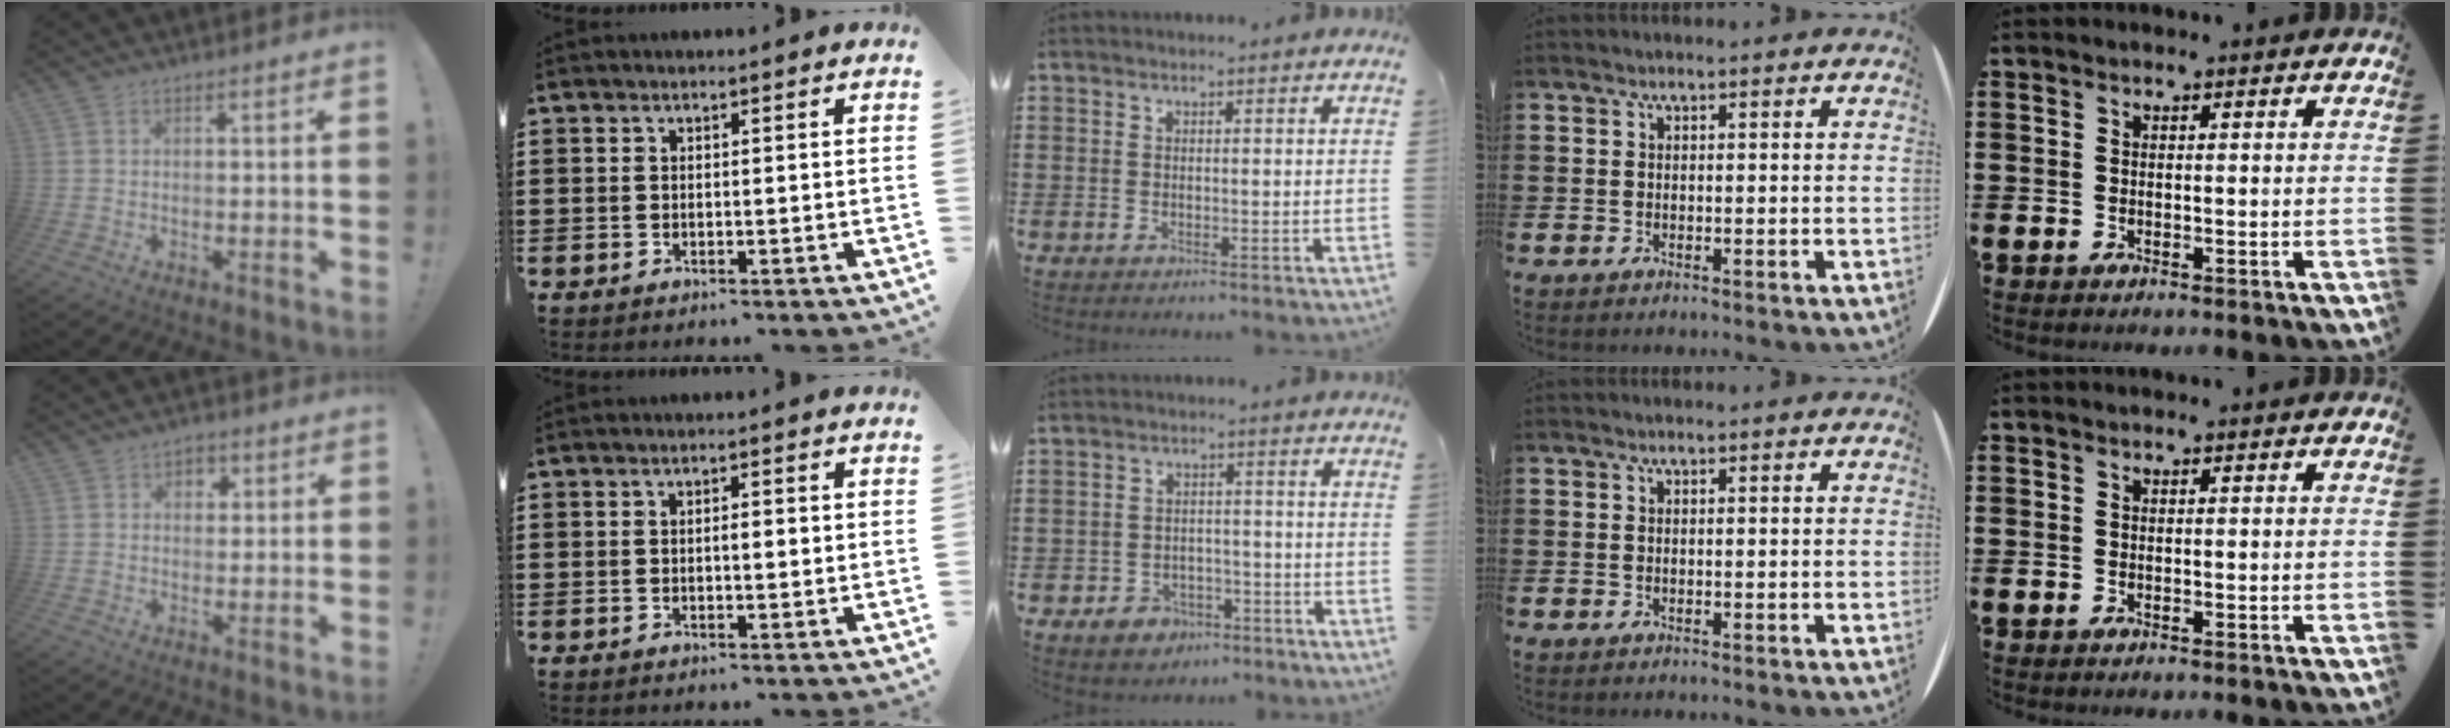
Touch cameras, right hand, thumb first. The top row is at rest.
{"thumb": {"total": 2.2, "force": [0.4, 2.0, 0.8], "torque": [-0.011, 0.001, 0.005]}, "index": {"total": 1.6, "force": [0.0, 0.8, 1.4], "torque": [-0.026, 0.005, -0.002]}, "middle": {"total": 3.0, "force": [-2.5, 1.7, 0.4], "torque": [-0.016, 0.005, -0.052]}}